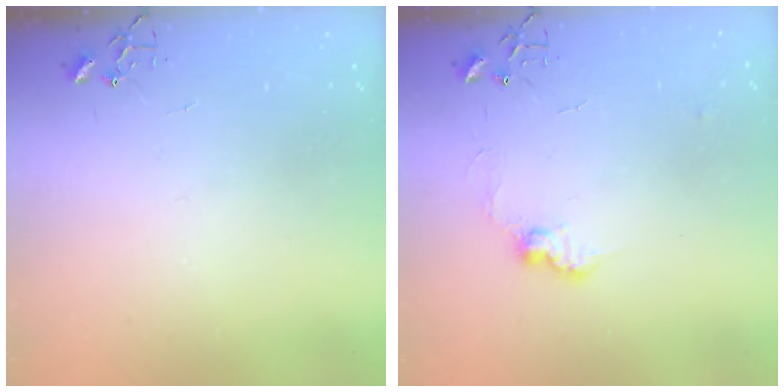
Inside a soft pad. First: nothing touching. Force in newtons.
{"total": 8.6, "press": 8.5, "slide": 0.4}